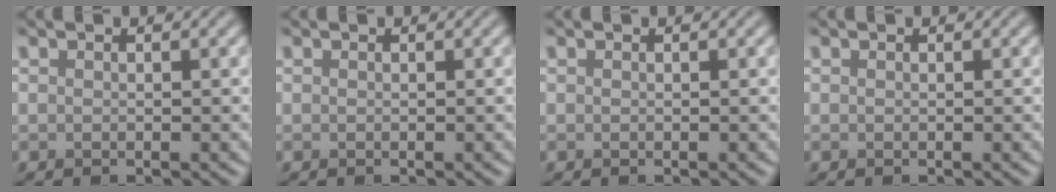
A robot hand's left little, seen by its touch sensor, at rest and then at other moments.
{"total": 0.0}
{"total": 0.0}
{"total": 0.0}